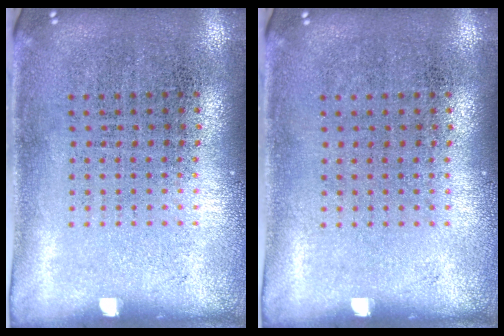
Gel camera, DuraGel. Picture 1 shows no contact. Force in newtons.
{"total": 0.0}